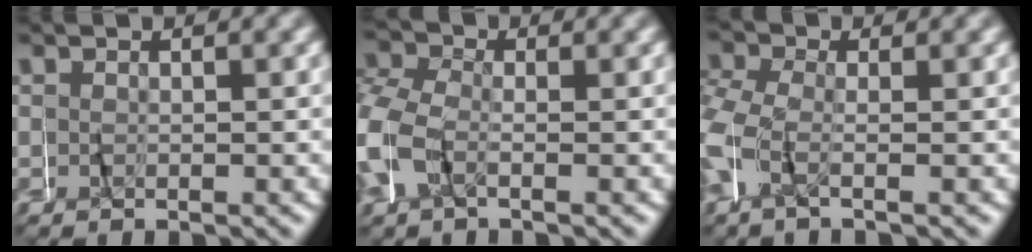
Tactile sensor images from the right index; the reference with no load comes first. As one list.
[{"total": 4.8, "force": [-0.6, 4.3, 2.0], "torque": [-0.062, -0.003, -0.023]}, {"total": 1.9, "force": [-0.6, 1.7, 0.8], "torque": [-0.045, -0.004, -0.017]}]